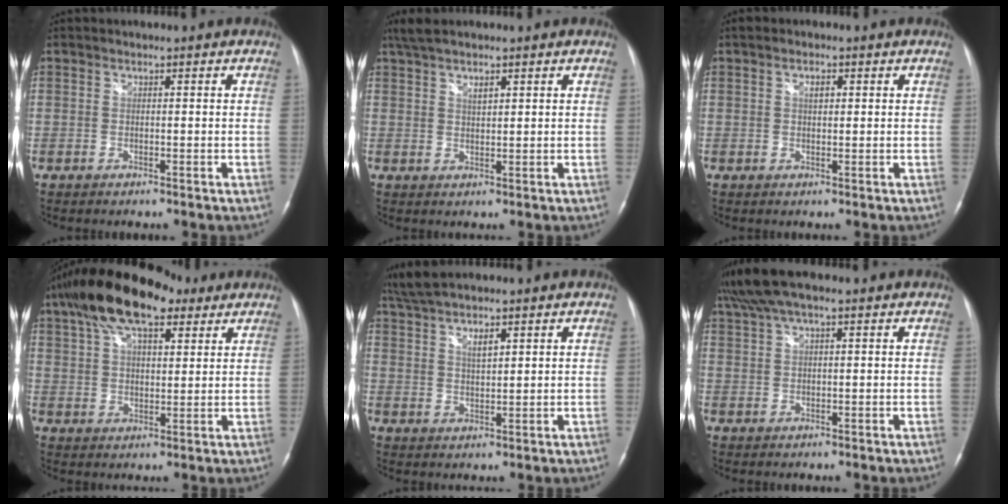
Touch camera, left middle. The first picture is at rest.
{"total": 4.9, "force": [3.2, 1.1, 3.5], "torque": [-0.077, 0.011, 0.060]}
{"total": 1.8, "force": [0.7, 0.9, 1.4], "torque": [-0.030, 0.002, 0.011]}
{"total": 14.8, "force": [9.8, 5.6, 9.6], "torque": [-0.190, 0.046, 0.175]}
{"total": 7.0, "force": [5.0, 1.2, 4.7], "torque": [-0.103, 0.012, 0.094]}
{"total": 8.0, "force": [5.6, 1.9, 5.3], "torque": [-0.111, 0.043, 0.103]}